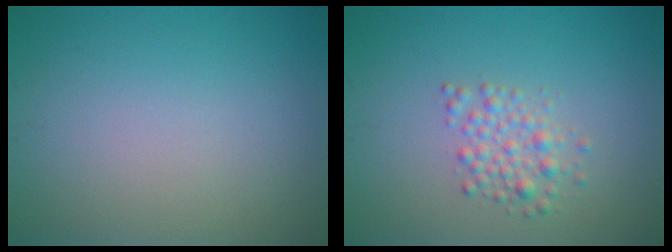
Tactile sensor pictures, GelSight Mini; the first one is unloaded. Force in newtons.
{"total": 2.3, "press": 2.3, "slide": 0.0}